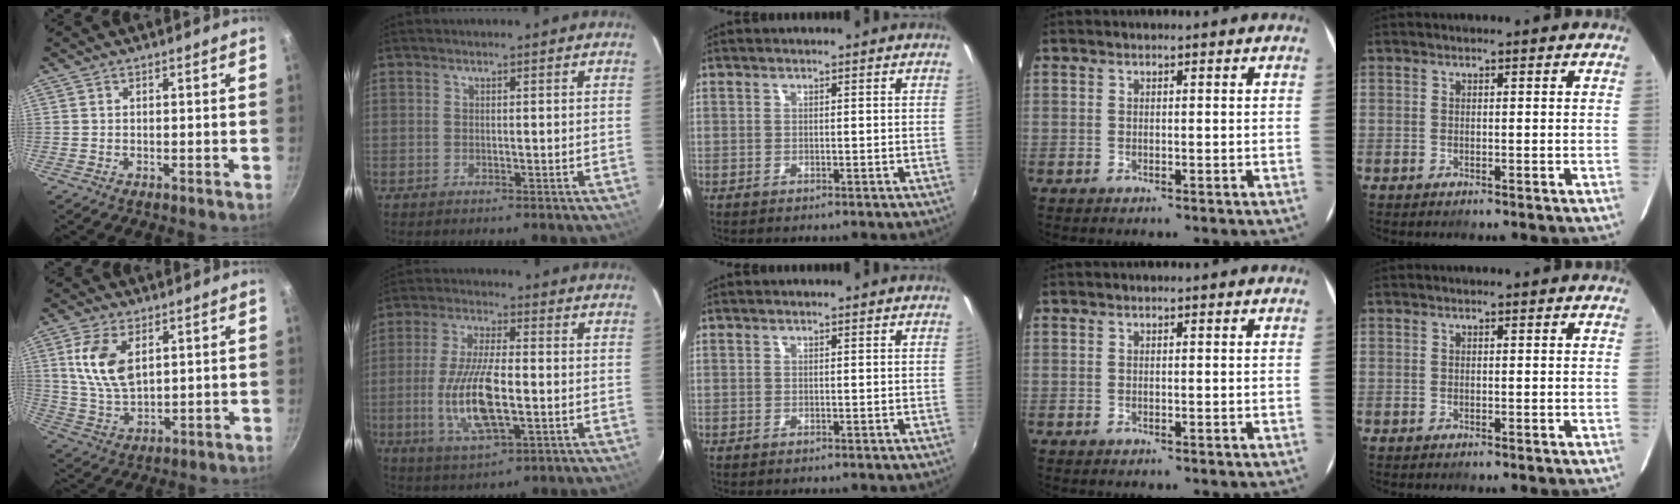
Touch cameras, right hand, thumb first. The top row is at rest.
{"thumb": {"total": 10.9, "force": [3.5, 6.1, 8.3], "torque": [-0.157, -0.020, 0.074]}, "index": {"total": 13.1, "force": [-2.5, 4.2, 12.2], "torque": [-0.248, -0.008, -0.044]}}